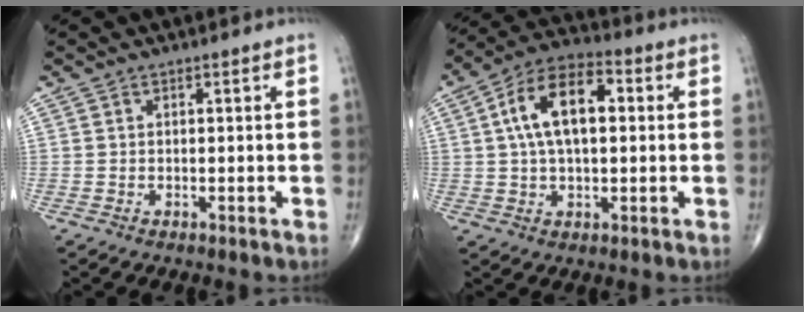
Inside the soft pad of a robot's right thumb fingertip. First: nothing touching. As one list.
[{"total": 13.6, "force": [2.4, 7.1, 11.3], "torque": [-0.198, 0.026, 0.034]}]